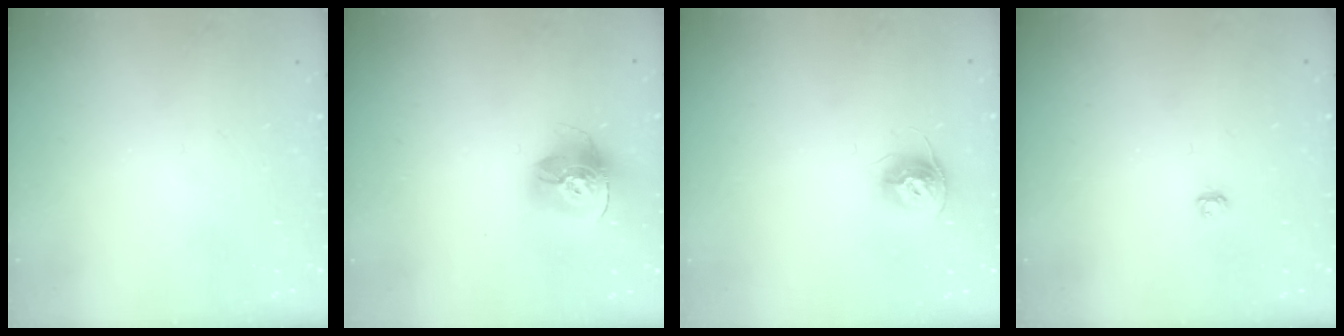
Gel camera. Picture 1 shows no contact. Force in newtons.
{"total": 16.3, "press": 16.2, "slide": 1.5}
{"total": 10.5, "press": 10.4, "slide": 0.8}
{"total": 2.9, "press": 2.9, "slide": 0.3}